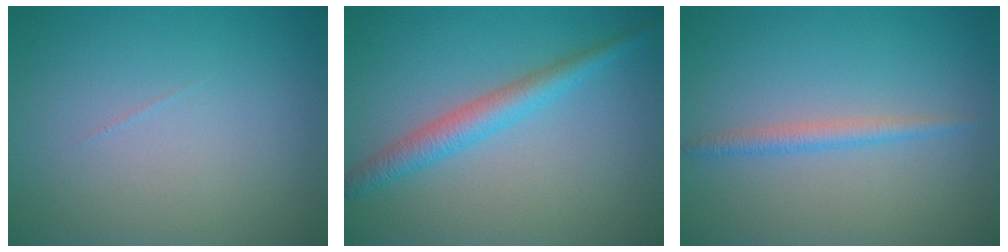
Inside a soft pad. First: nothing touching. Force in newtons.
{"total": 3.1, "press": 3.1, "slide": 0.1}
{"total": 1.6, "press": 1.6, "slide": 0.1}